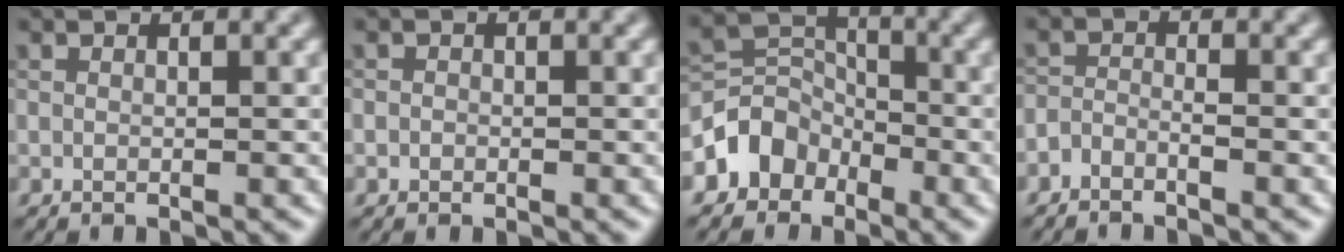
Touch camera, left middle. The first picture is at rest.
{"total": 0.6, "force": [-0.2, 0.5, 0.1], "torque": [0.002, -0.004, -0.004]}
{"total": 3.9, "force": [-2.2, 3.2, 0.8], "torque": [-0.002, 0.008, -0.050]}
{"total": 1.3, "force": [-1.1, 0.5, 0.6], "torque": [-0.012, 0.003, -0.025]}